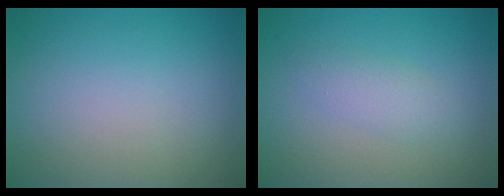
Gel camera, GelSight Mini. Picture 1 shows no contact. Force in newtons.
{"total": 2.0, "press": 2.0, "slide": 0.2}